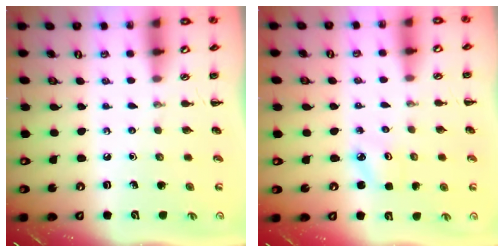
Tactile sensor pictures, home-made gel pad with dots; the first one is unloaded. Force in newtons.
{"total": 2.5, "press": 2.4, "slide": 0.6}